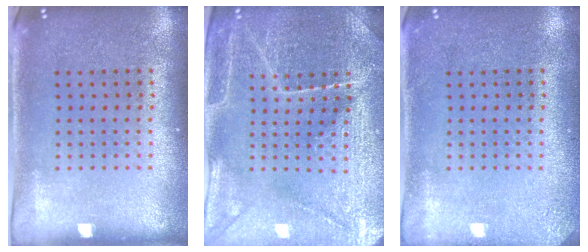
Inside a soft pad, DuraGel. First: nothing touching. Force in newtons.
{"total": 4.1, "press": 4.0, "slide": 1.1}
{"total": 1.7, "press": 1.7, "slide": 0.2}